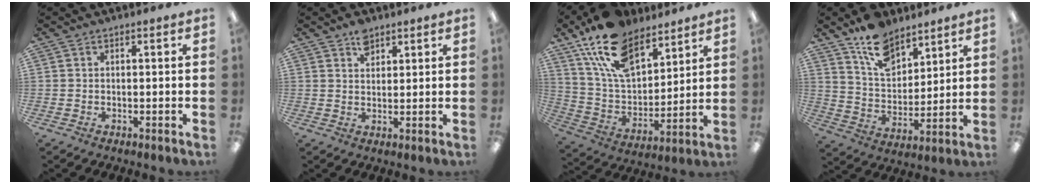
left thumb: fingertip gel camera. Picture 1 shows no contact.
{"total": 4.1, "force": [2.9, 2.3, 1.8], "torque": [-0.024, -0.007, 0.052]}
{"total": 18.9, "force": [13.1, 9.6, 9.6], "torque": [-0.193, -0.061, 0.243]}
{"total": 12.9, "force": [9.6, 6.7, 5.4], "torque": [-0.097, -0.052, 0.180]}